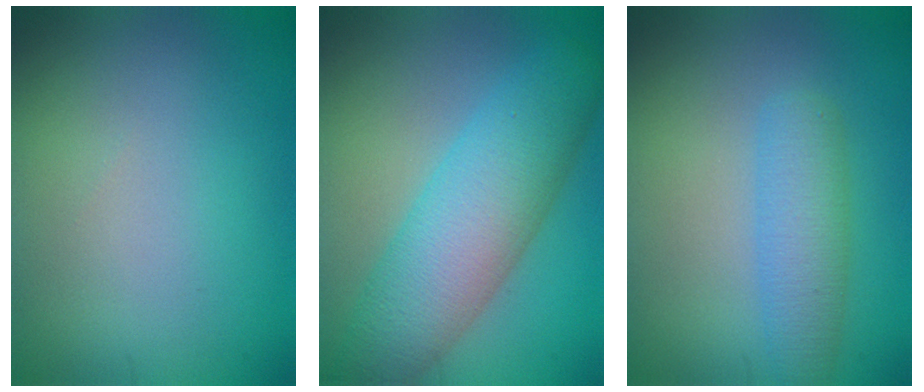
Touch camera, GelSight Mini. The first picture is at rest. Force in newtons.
{"total": 8.0, "press": 8.0, "slide": 0.2}
{"total": 3.5, "press": 3.5, "slide": 0.2}